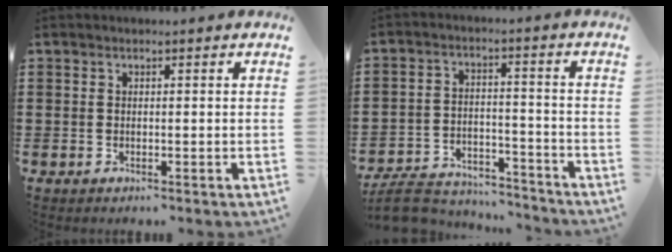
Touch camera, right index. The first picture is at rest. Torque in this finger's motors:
{"motor_torque": [-2.14, 0.00, -1.05, -0.21]}